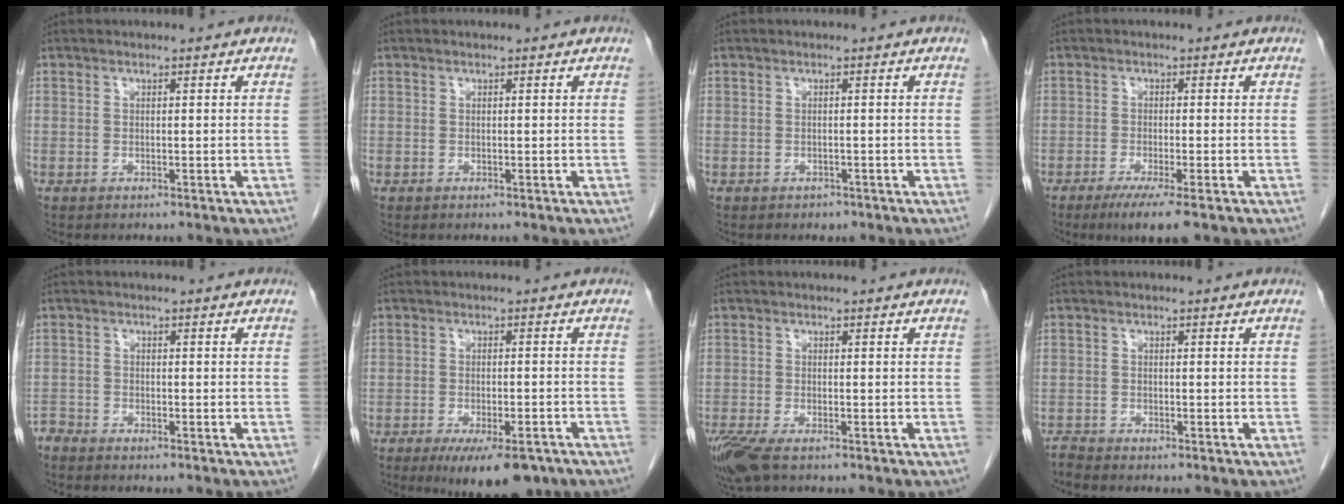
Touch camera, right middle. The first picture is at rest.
{"total": 0.0}
{"total": 0.8, "force": [-0.6, 0.6, 0.1], "torque": [-0.006, 0.001, -0.008]}
{"total": 4.9, "force": [-3.1, 0.4, 3.8], "torque": [-0.062, -0.013, -0.051]}
{"total": 1.6, "force": [-1.5, 0.0, -0.2], "torque": [0.008, -0.005, -0.030]}
{"total": 9.8, "force": [-6.9, 2.8, 6.3], "torque": [-0.086, -0.010, -0.103]}
{"total": 5.1, "force": [-3.4, 1.4, 3.6], "torque": [-0.077, -0.016, -0.064]}
{"total": 1.1, "force": [-1.0, -0.2, -0.1], "torque": [-0.001, -0.006, -0.021]}